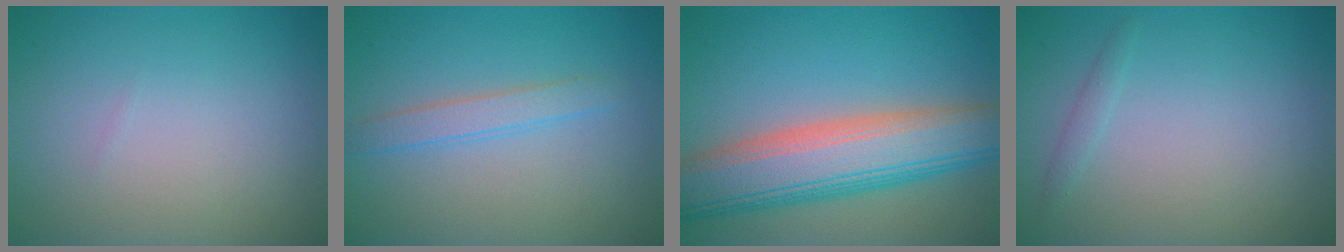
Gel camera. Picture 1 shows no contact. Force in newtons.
{"total": 1.9, "press": 1.9, "slide": 0.1}
{"total": 9.8, "press": 9.8, "slide": 0.4}
{"total": 0.8, "press": 0.8, "slide": 0.1}